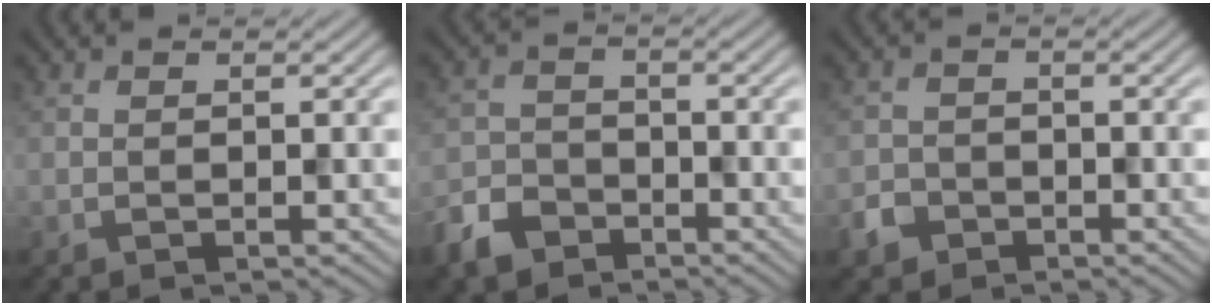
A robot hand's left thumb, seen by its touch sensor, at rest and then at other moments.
{"total": 4.9, "force": [-3.7, 2.9, 1.6], "torque": [-0.040, -0.003, -0.084]}
{"total": 2.5, "force": [-1.7, 1.8, 0.7], "torque": [-0.012, -0.002, -0.038]}